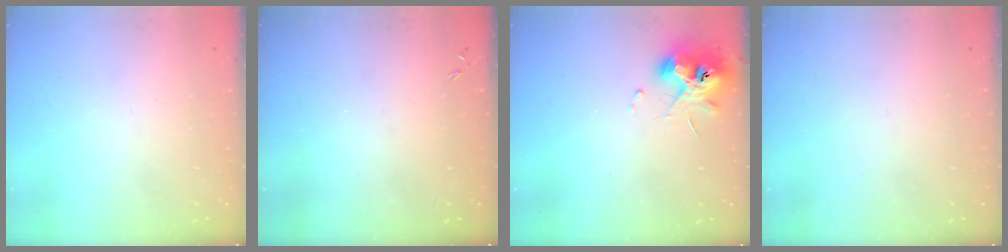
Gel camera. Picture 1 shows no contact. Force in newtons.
{"total": 0.0}
{"total": 10.6, "press": 10.5, "slide": 1.5}
{"total": 0.0}